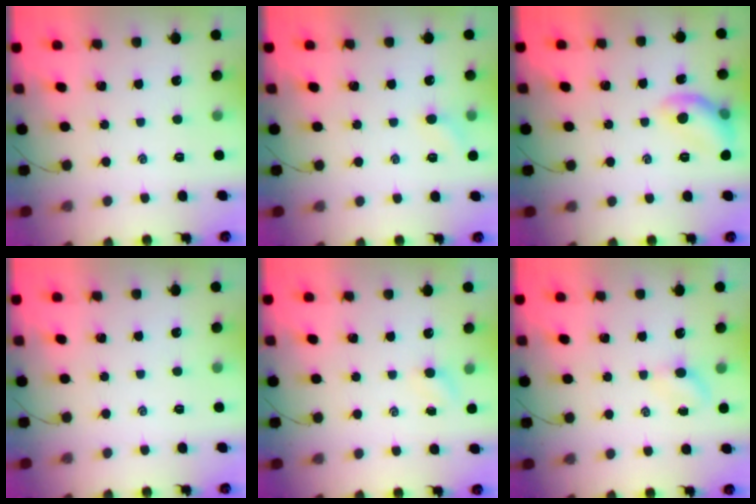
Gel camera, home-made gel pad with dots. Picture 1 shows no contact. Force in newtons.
{"total": 5.2, "press": 5.0, "slide": 1.5}
{"total": 9.4, "press": 9.3, "slide": 1.3}
{"total": 0.0}
{"total": 2.7, "press": 2.6, "slide": 0.8}
{"total": 3.1, "press": 2.9, "slide": 1.0}